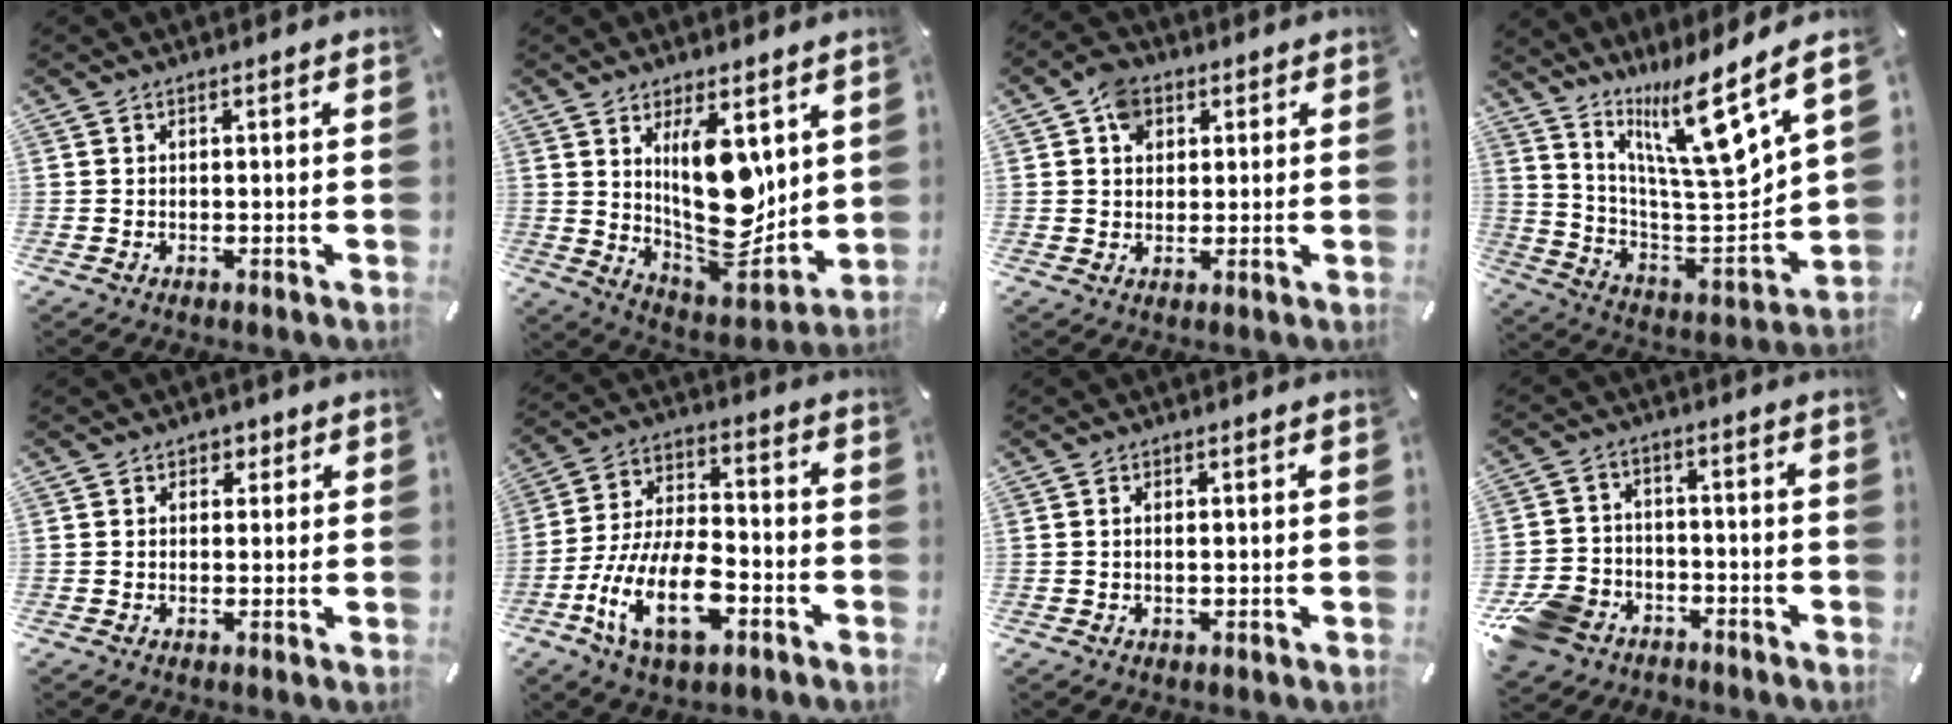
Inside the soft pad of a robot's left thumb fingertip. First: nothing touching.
{"total": 17.4, "force": [5.2, 8.7, 14.1], "torque": [-0.237, -0.056, 0.090]}
{"total": 6.2, "force": [2.2, 5.0, 2.8], "torque": [-0.040, 0.004, 0.040]}
{"total": 15.2, "force": [11.8, 1.2, 9.5], "torque": [-0.164, -0.112, 0.187]}
{"total": 2.0, "force": [0.9, 1.8, 0.3], "torque": [0.015, -0.002, 0.008]}
{"total": 17.5, "force": [-7.7, 9.0, 12.9], "torque": [-0.264, 0.031, -0.130]}
{"total": 1.0, "force": [0.1, 0.1, 1.0], "torque": [-0.019, -0.003, 0.001]}
{"total": 10.0, "force": [-6.2, 7.3, 2.9], "torque": [-0.067, 0.050, -0.115]}